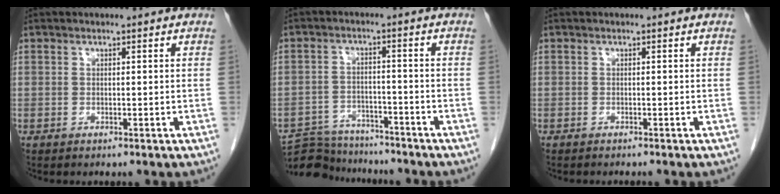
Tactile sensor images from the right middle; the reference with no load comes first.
{"total": 10.6, "force": [-10.1, 2.9, 1.3], "torque": [-0.019, 0.012, -0.156]}
{"total": 1.3, "force": [-1.2, 0.0, 0.5], "torque": [-0.007, 0.000, -0.015]}